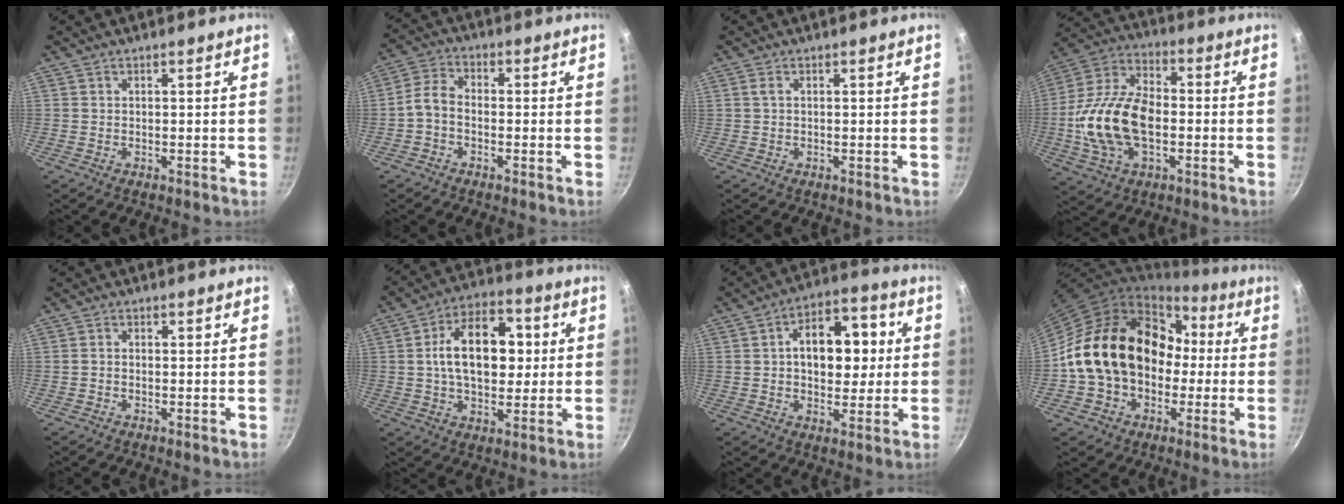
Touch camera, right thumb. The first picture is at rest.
{"total": 4.6, "force": [-1.5, 3.0, 3.1], "torque": [-0.067, 0.030, -0.042]}
{"total": 0.9, "force": [0.2, 0.3, 0.9], "torque": [-0.019, 0.002, 0.005]}
{"total": 18.6, "force": [-2.3, 11.2, 14.7], "torque": [-0.263, 0.035, -0.052]}
{"total": 1.1, "force": [-0.2, 0.8, 0.6], "torque": [-0.014, 0.005, -0.005]}
{"total": 16.5, "force": [2.0, 10.5, 12.6], "torque": [-0.162, 0.019, 0.020]}
{"total": 14.4, "force": [1.6, 9.4, 10.8], "torque": [-0.113, 0.020, 0.014]}
{"total": 20.3, "force": [-0.1, 15.6, 13.0], "torque": [-0.189, 0.062, 0.004]}